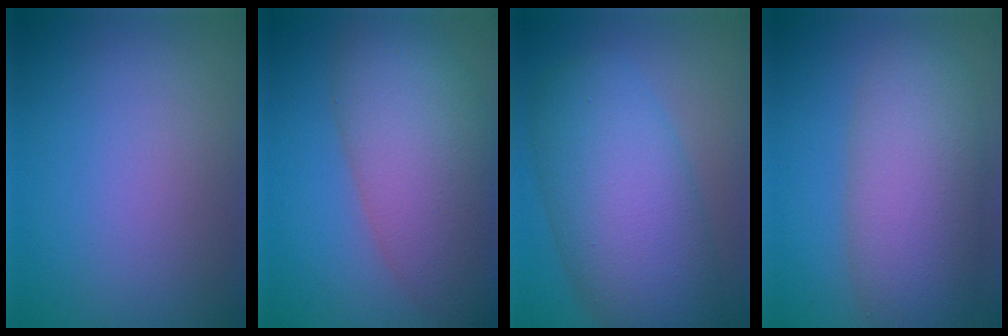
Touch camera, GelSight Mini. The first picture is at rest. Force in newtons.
{"total": 11.2, "press": 11.2, "slide": 0.7}
{"total": 10.2, "press": 10.2, "slide": 0.2}
{"total": 8.0, "press": 8.0, "slide": 0.5}